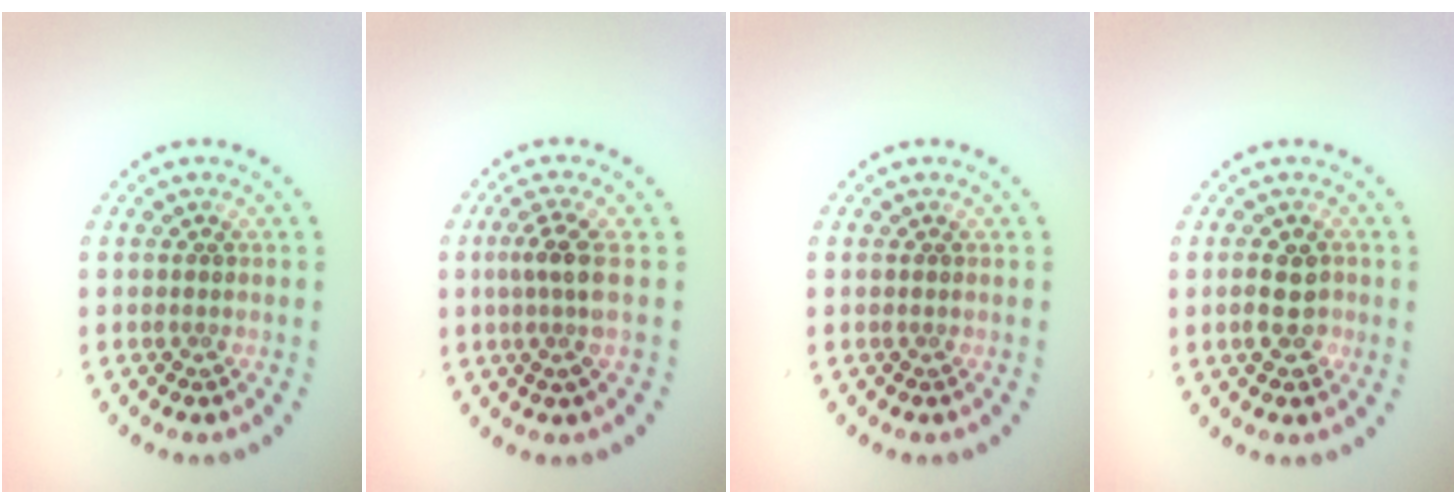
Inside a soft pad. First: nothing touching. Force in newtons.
{"total": 2.7, "press": 2.0, "slide": 1.8}
{"total": 0.0}
{"total": 2.9, "press": 2.8, "slide": 0.3}